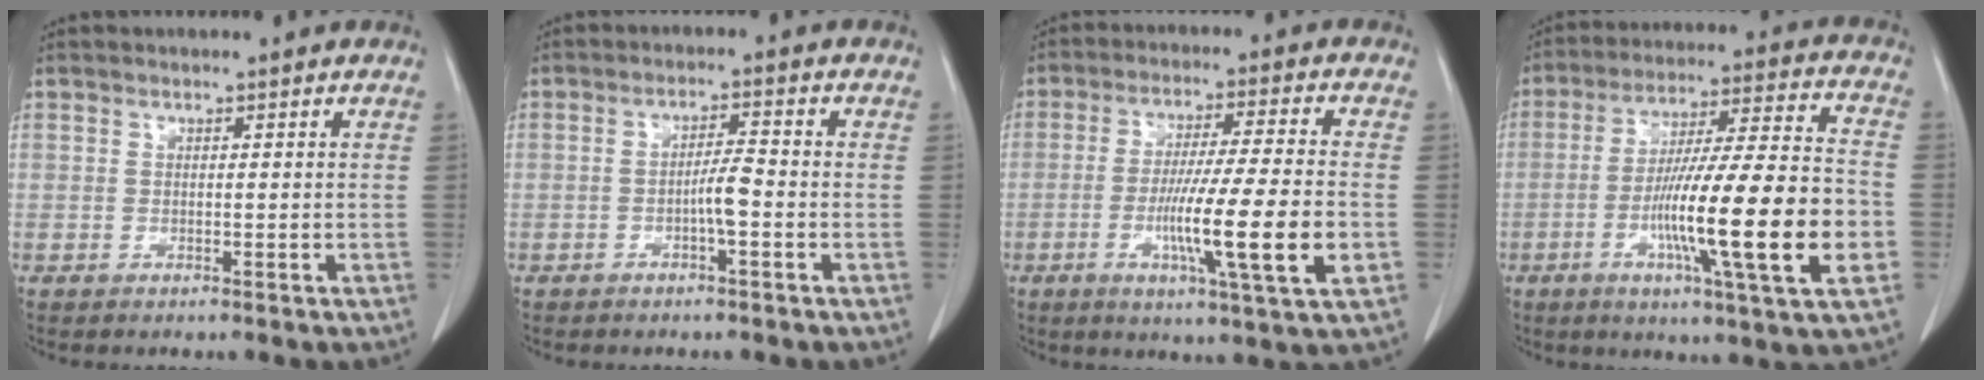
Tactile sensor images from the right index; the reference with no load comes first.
{"total": 3.2, "force": [-1.0, 0.3, 3.1], "torque": [-0.050, 0.006, -0.015]}
{"total": 13.7, "force": [-3.4, -0.3, 13.3], "torque": [-0.232, -0.017, -0.059]}
{"total": 20.5, "force": [-5.2, 0.5, 19.8], "torque": [-0.313, -0.009, -0.083]}